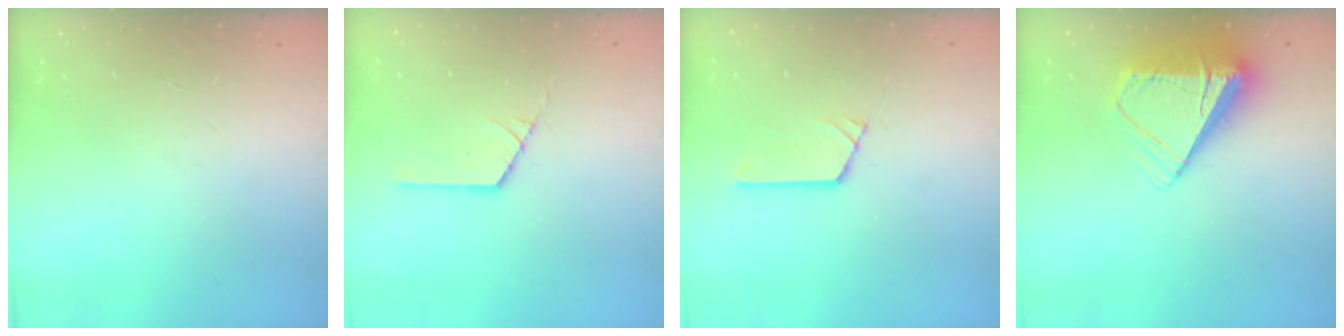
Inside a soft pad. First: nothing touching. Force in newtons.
{"total": 1.8, "press": 1.8, "slide": 0.0}
{"total": 2.9, "press": 2.9, "slide": 0.3}
{"total": 9.8, "press": 9.7, "slide": 1.4}